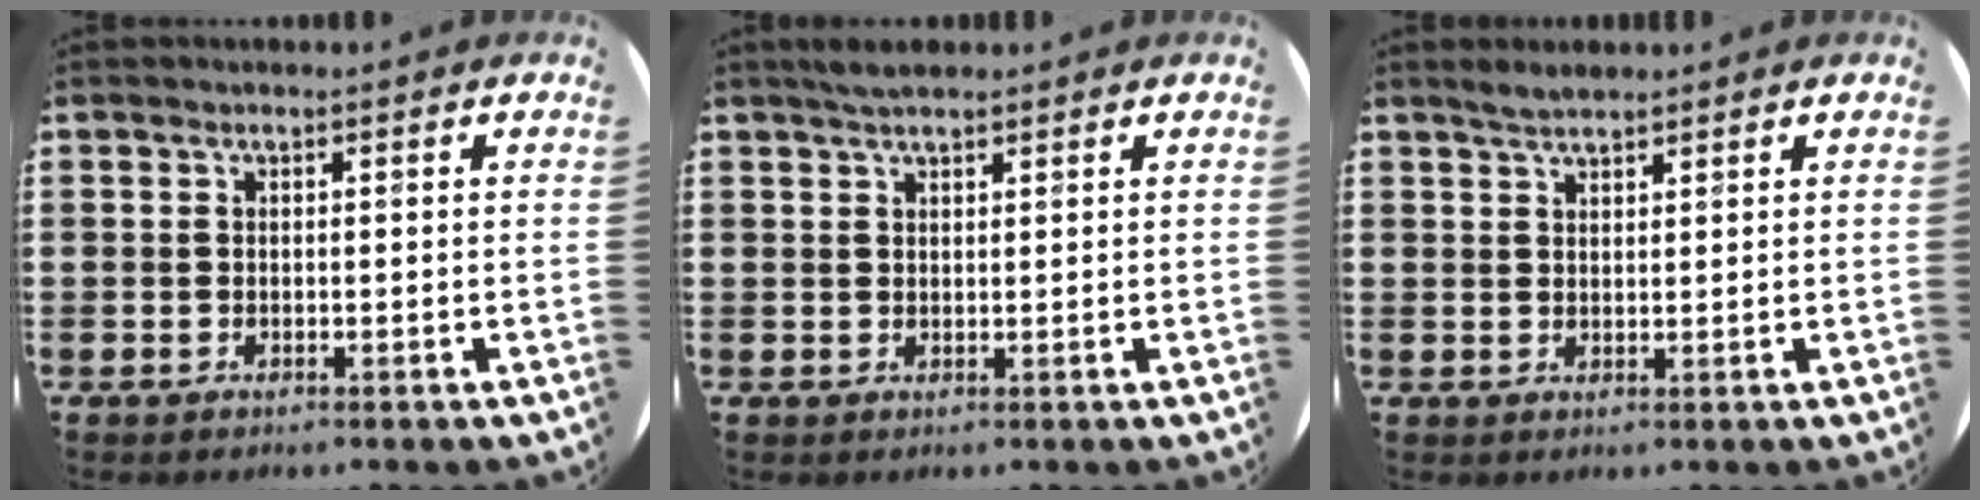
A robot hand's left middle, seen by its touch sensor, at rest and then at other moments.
{"total": 2.1, "force": [1.8, 0.4, 0.9], "torque": [-0.019, 0.004, 0.033]}
{"total": 2.2, "force": [2.1, 0.4, 0.6], "torque": [-0.014, 0.005, 0.039]}